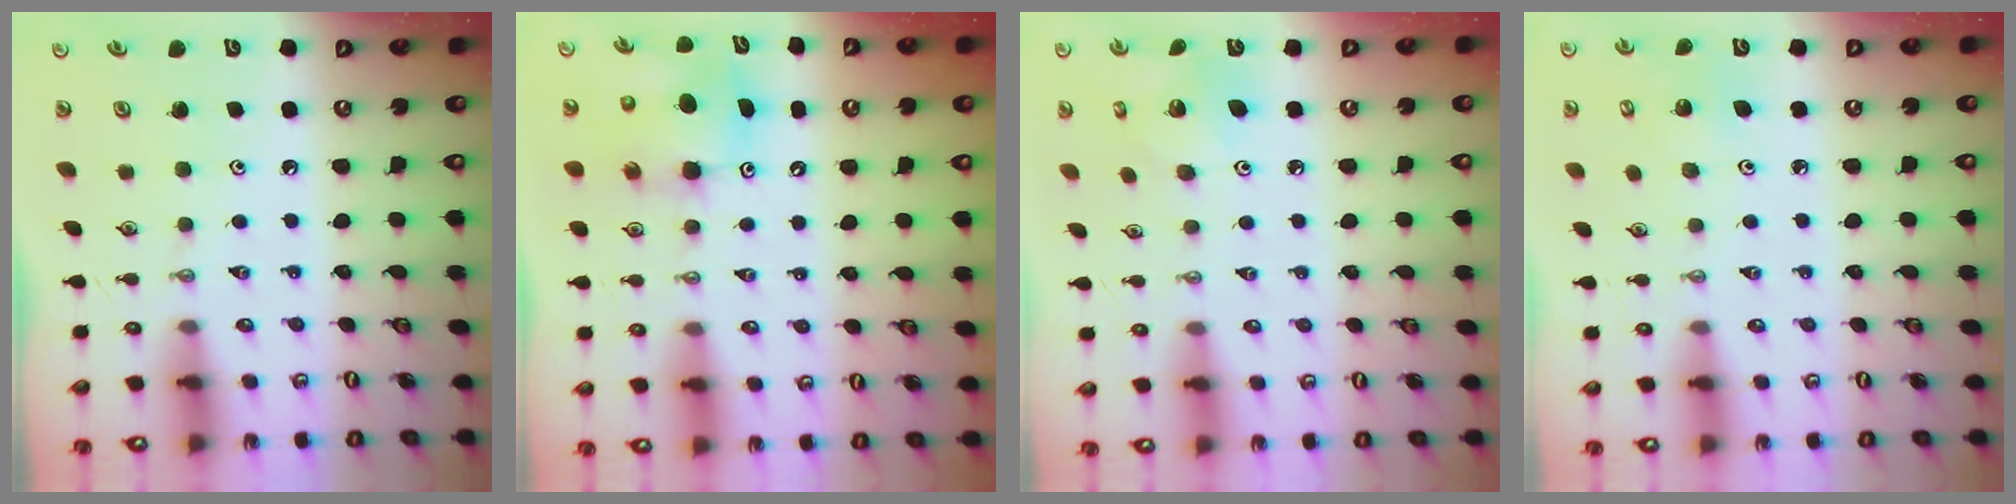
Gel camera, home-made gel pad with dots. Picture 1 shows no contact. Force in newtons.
{"total": 7.7, "press": 7.4, "slide": 2.0}
{"total": 7.5, "press": 7.5, "slide": 0.1}
{"total": 4.8, "press": 4.8, "slide": 0.4}